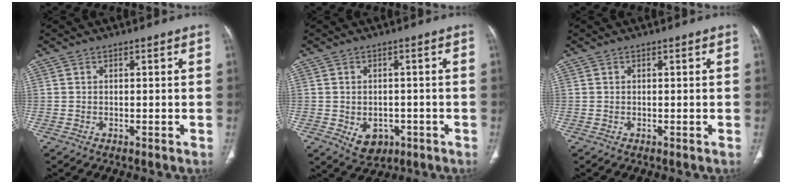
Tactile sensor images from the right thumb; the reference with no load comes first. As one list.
[{"total": 5.7, "force": [-1.8, 4.3, 3.2], "torque": [-0.036, 0.009, -0.012]}, {"total": 0.0}]